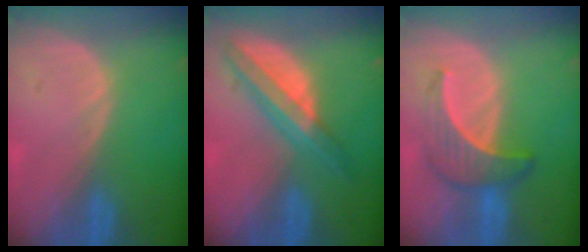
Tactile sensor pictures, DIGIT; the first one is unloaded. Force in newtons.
{"total": 7.6, "press": 6.4, "slide": 4.1}
{"total": 6.3, "press": 6.1, "slide": 1.9}